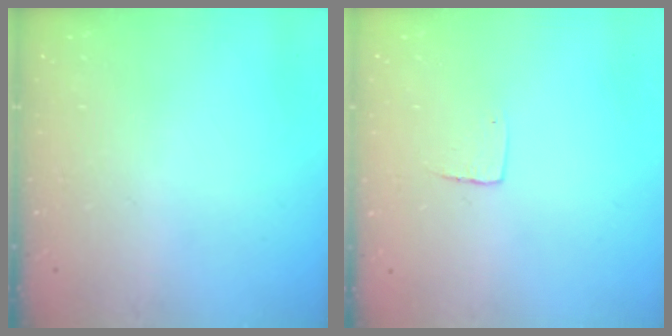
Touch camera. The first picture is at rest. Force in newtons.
{"total": 3.9, "press": 3.8, "slide": 0.3}